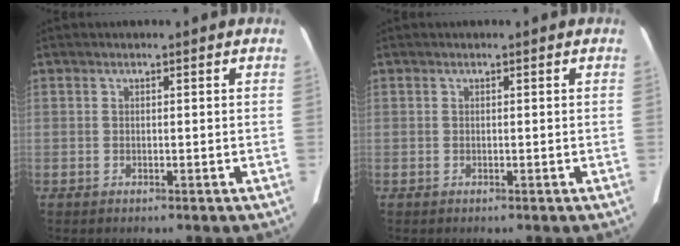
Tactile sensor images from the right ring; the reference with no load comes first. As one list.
[{"total": 0.0}]